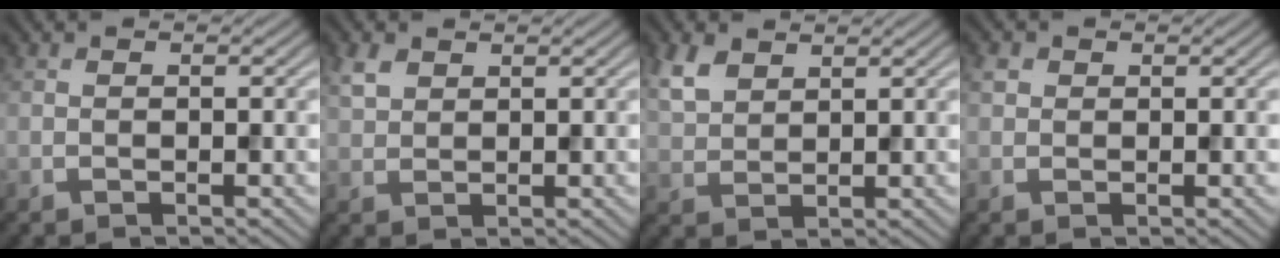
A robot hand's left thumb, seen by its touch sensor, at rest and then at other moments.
{"total": 2.3, "force": [1.4, 1.4, 1.2], "torque": [-0.032, 0.003, 0.031]}
{"total": 4.3, "force": [2.7, 2.4, 2.5], "torque": [-0.067, 0.004, 0.061]}
{"total": 1.2, "force": [0.4, 1.1, 0.3], "torque": [-0.008, 0.002, 0.007]}